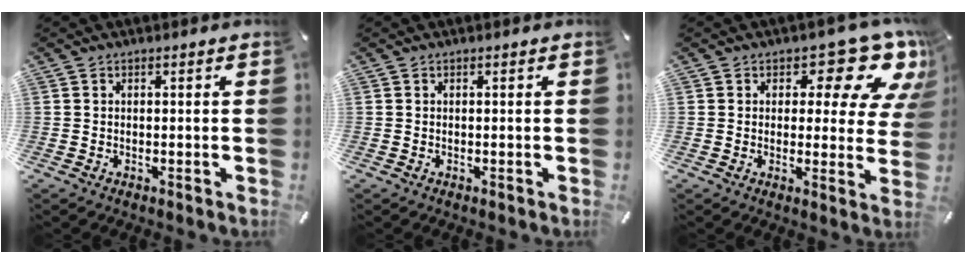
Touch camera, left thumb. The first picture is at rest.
{"total": 0.0}
{"total": 13.2, "force": [7.7, 6.1, 8.9], "torque": [-0.101, -0.057, 0.124]}